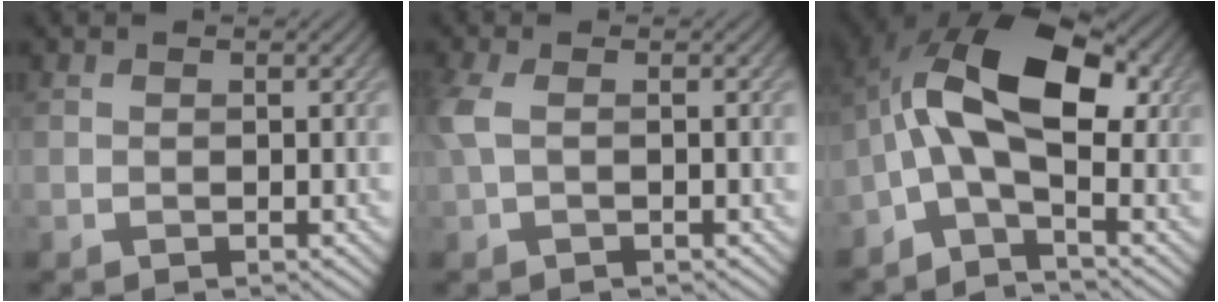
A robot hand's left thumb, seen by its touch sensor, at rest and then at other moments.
{"total": 2.5, "force": [0.2, 0.7, 2.4], "torque": [-0.064, 0.006, -0.003]}
{"total": 11.2, "force": [-0.3, 5.2, 9.9], "torque": [-0.184, 0.027, -0.026]}